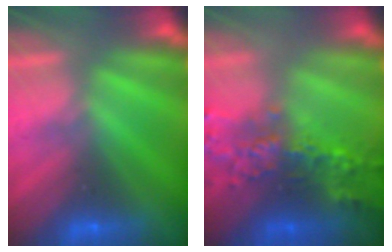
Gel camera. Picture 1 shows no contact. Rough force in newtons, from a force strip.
{"total": 6.5}